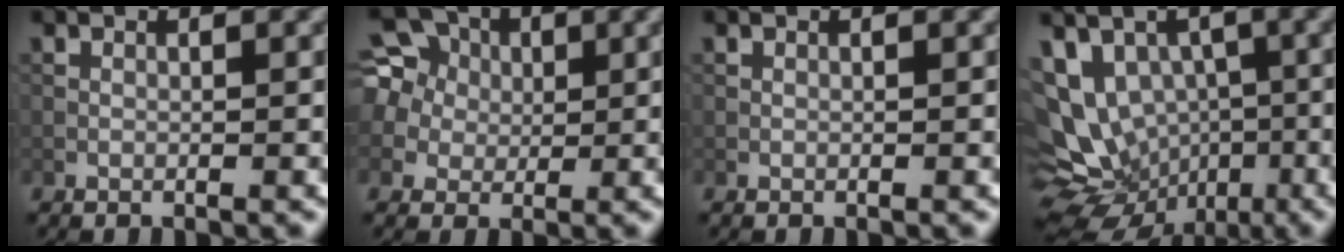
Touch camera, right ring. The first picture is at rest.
{"total": 9.2, "force": [3.2, 7.7, 4.1], "torque": [-0.112, 0.031, 0.043]}
{"total": 0.0}
{"total": 12.5, "force": [-2.1, 10.6, 6.2], "torque": [-0.125, 0.006, -0.028]}